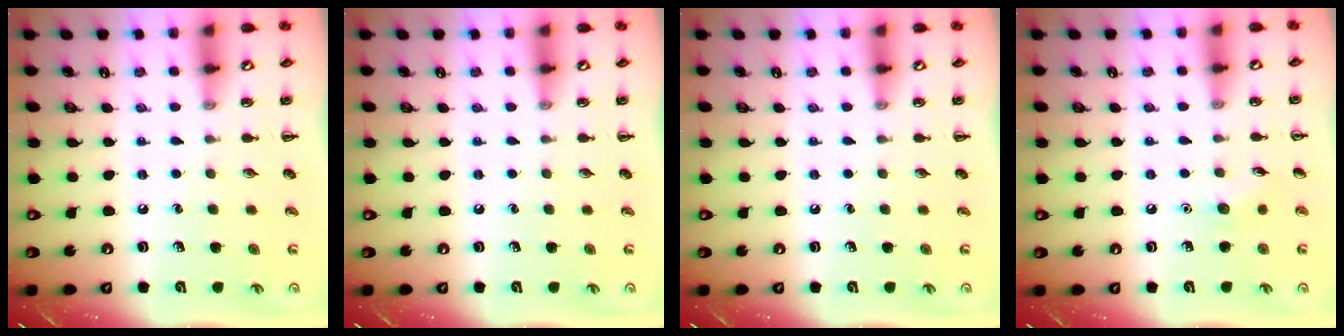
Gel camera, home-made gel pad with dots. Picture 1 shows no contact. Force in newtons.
{"total": 0.0}
{"total": 0.0}
{"total": 5.1, "press": 4.9, "slide": 1.4}